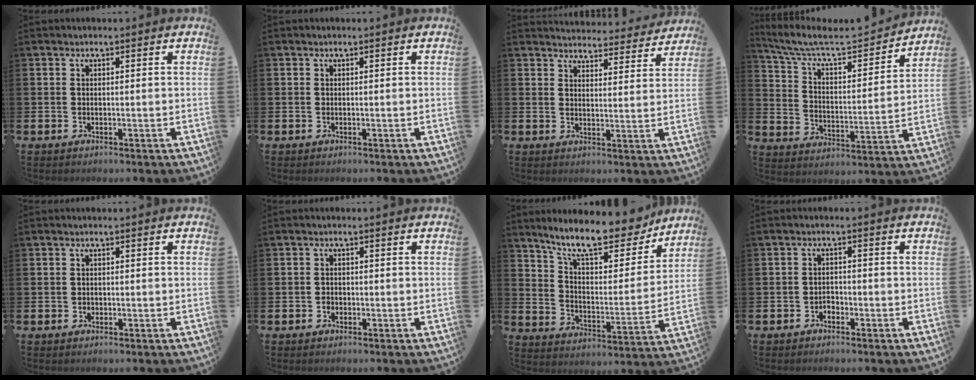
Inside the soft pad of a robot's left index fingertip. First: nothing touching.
{"total": 0.0}
{"total": 4.2, "force": [4.2, 0.7, 0.1], "torque": [-0.003, -0.036, 0.070]}
{"total": 7.7, "force": [6.6, 2.0, 3.4], "torque": [-0.102, -0.045, 0.108]}
{"total": 0.6, "force": [-0.1, 0.6, 0.1], "torque": [-0.003, 0.007, -0.003]}
{"total": 1.1, "force": [-0.6, 0.9, 0.2], "torque": [-0.005, 0.004, -0.014]}
{"total": 12.0, "force": [10.4, 3.0, 5.1], "torque": [-0.118, -0.068, 0.178]}
{"total": 1.4, "force": [-1.1, 0.8, 0.1], "torque": [-0.006, 0.003, -0.024]}